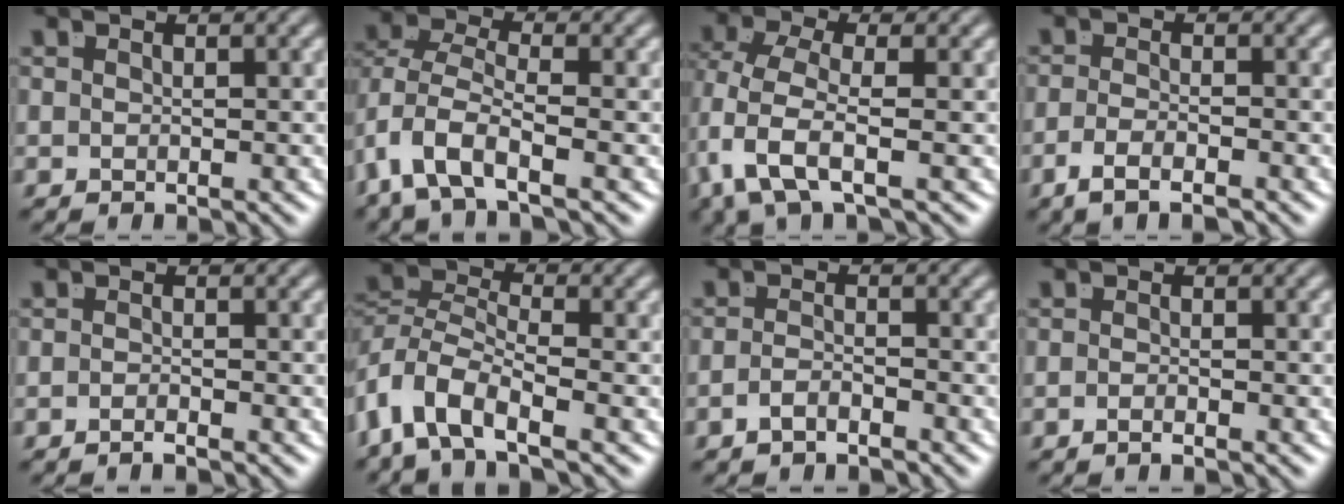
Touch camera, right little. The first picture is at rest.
{"total": 4.3, "force": [-1.5, 2.5, 3.2], "torque": [-0.105, -0.035, -0.014]}
{"total": 4.3, "force": [-1.0, 1.8, 3.8], "torque": [-0.117, -0.033, -0.002]}
{"total": 2.6, "force": [-2.2, -0.3, 1.5], "torque": [-0.030, -0.009, -0.034]}
{"total": 1.3, "force": [-1.0, -0.7, 0.3], "torque": [-0.003, -0.002, -0.020]}
{"total": 6.2, "force": [-2.4, 4.2, 4.0], "torque": [-0.107, -0.030, -0.036]}
{"total": 2.1, "force": [-1.9, -0.5, 0.6], "torque": [-0.007, -0.006, -0.032]}
{"total": 1.2, "force": [-1.0, -0.6, 0.4], "torque": [-0.007, -0.002, -0.018]}